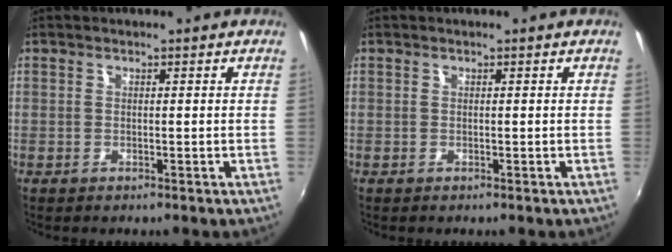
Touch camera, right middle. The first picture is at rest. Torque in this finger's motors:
{"motor_torque": [0.00, 0.00, 0.00, 0.00]}